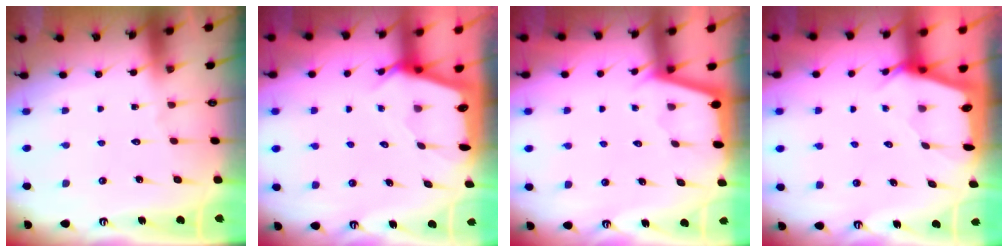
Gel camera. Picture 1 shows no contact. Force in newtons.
{"total": 2.4, "press": 2.4, "slide": 0.2}
{"total": 2.0, "press": 2.0, "slide": 0.3}
{"total": 2.4, "press": 2.4, "slide": 0.3}